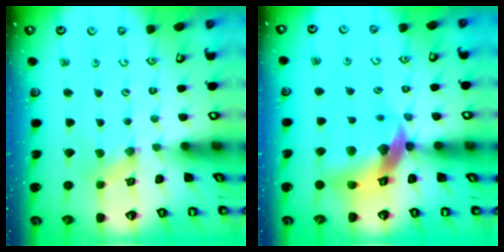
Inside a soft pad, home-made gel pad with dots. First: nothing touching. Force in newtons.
{"total": 14.8, "press": 14.7, "slide": 1.9}